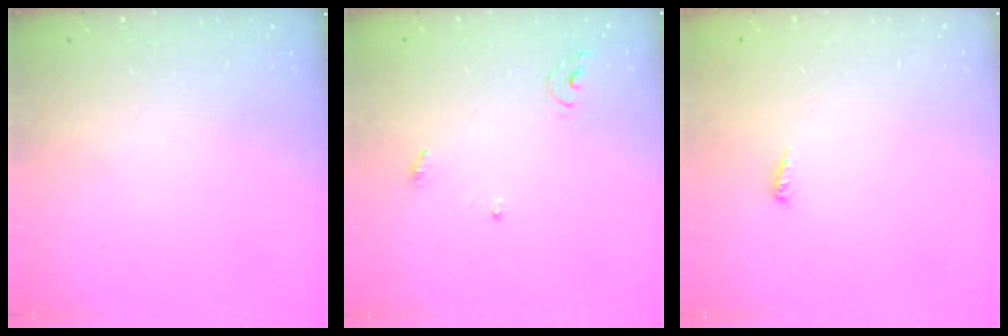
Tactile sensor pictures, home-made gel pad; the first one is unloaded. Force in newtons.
{"total": 4.1, "press": 4.0, "slide": 0.3}
{"total": 4.6, "press": 4.5, "slide": 0.9}